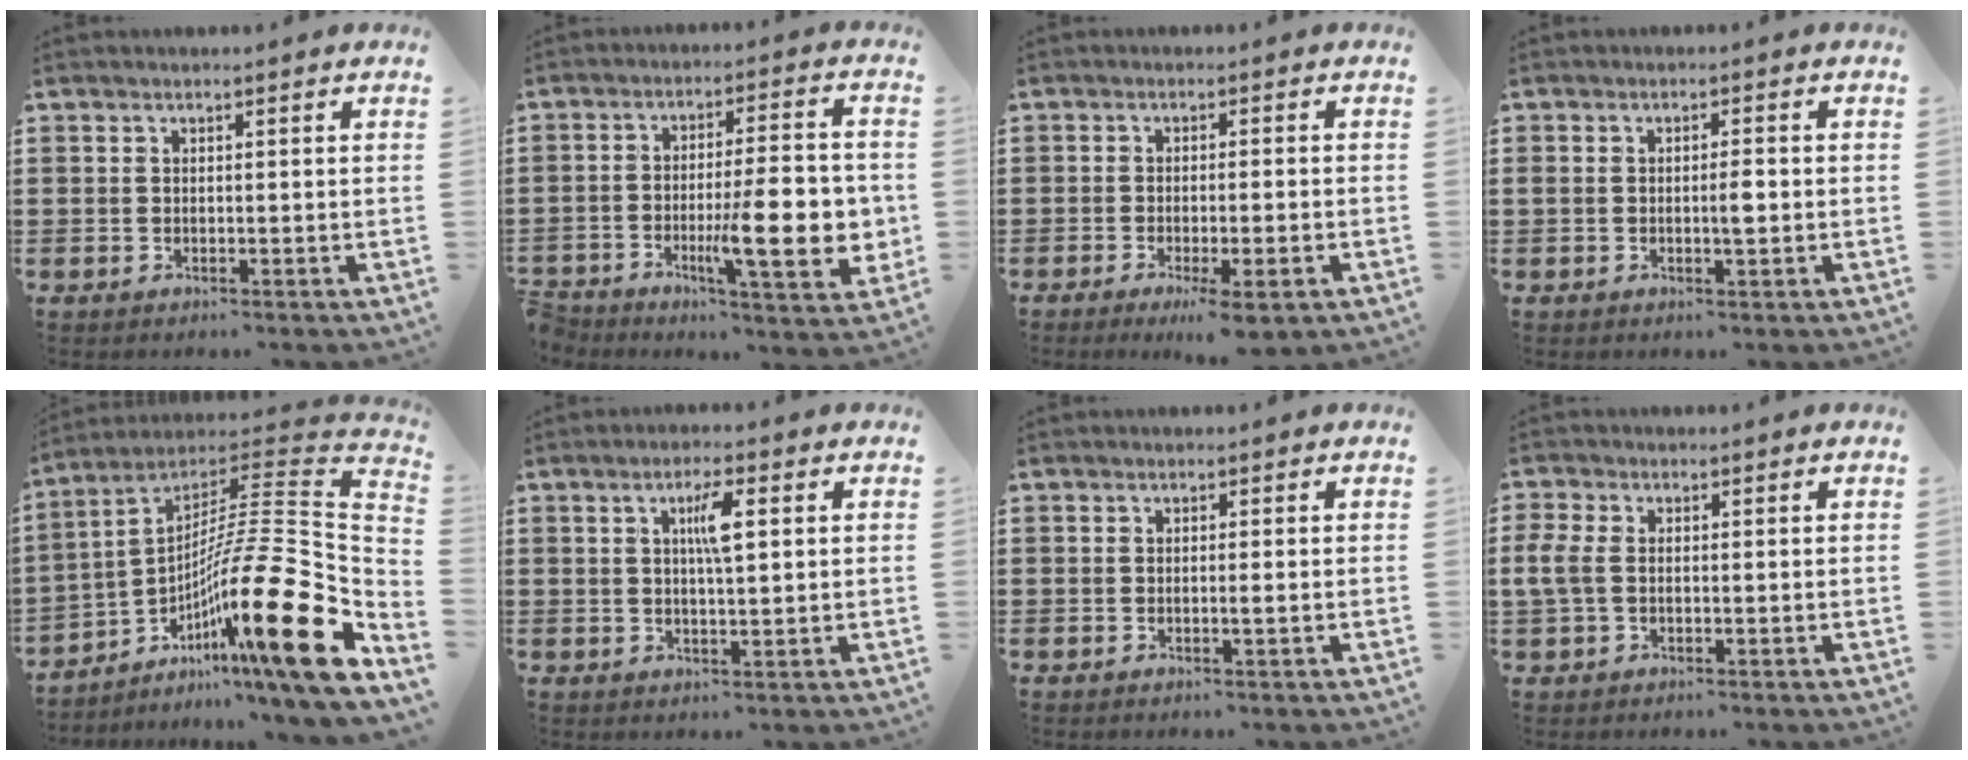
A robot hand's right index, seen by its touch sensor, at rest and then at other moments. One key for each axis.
{"total": 12.3, "fx": -3.4, "fy": 3.2, "fz": 11.4, "tx": -0.172, "ty": -0.010, "tz": -0.060}
{"total": 3.3, "fx": -2.0, "fy": 0.1, "fz": 2.6, "tx": -0.049, "ty": -0.009, "tz": -0.036}
{"total": 2.4, "fx": -0.3, "fy": 0.6, "fz": 2.3, "tx": -0.043, "ty": 0.001, "tz": -0.007}
{"total": 21.8, "fx": -7.4, "fy": 3.1, "fz": 20.3, "tx": -0.347, "ty": -0.019, "tz": -0.138}
{"total": 4.6, "fx": 1.2, "fy": 1.0, "fz": 4.3, "tx": -0.080, "ty": 0.006, "tz": 0.014}
{"total": 0.9, "fx": -0.2, "fy": -0.1, "fz": 0.8, "tx": -0.014, "ty": -0.005, "tz": -0.003}
{"total": 3.6, "fx": -0.2, "fy": 2.2, "fz": 2.9, "tx": -0.088, "ty": -0.005, "tz": -0.012}